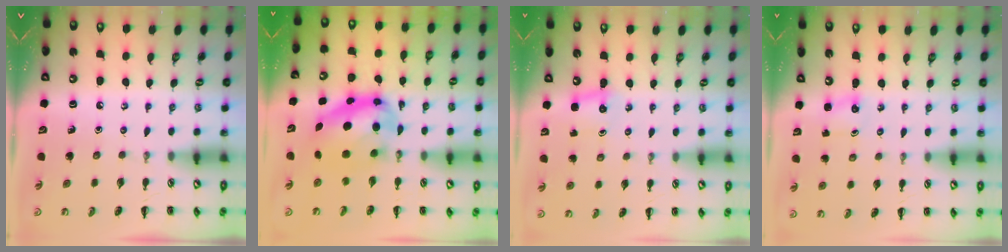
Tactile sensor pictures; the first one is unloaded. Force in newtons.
{"total": 9.1, "press": 8.9, "slide": 2.0}
{"total": 2.5, "press": 2.4, "slide": 0.8}
{"total": 0.9, "press": 0.8, "slide": 0.2}